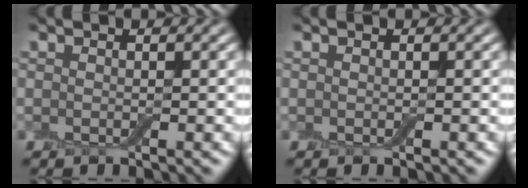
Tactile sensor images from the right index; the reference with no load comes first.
{"total": 0.0}